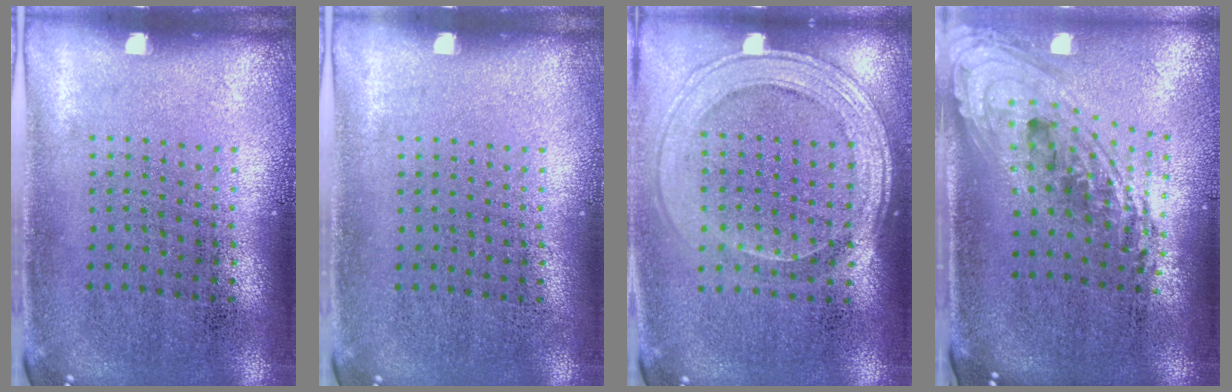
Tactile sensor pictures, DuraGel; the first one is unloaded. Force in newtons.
{"total": 0.0}
{"total": 1.6, "press": 1.4, "slide": 0.7}
{"total": 2.4, "press": 1.7, "slide": 1.6}